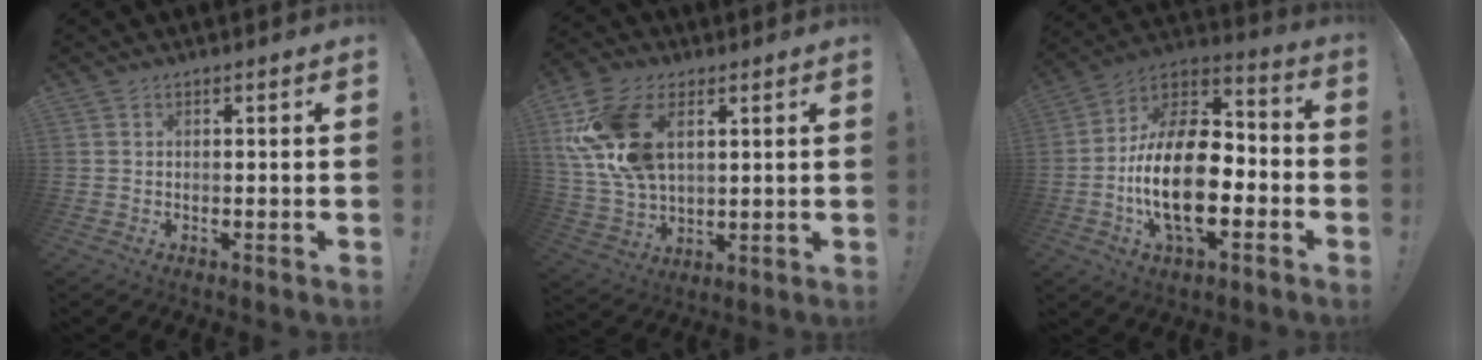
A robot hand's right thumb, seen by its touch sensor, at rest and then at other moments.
{"total": 19.5, "force": [6.4, 12.5, 13.5], "torque": [-0.270, -0.019, 0.121]}
{"total": 23.1, "force": [-5.0, 12.3, 18.9], "torque": [-0.360, 0.020, -0.081]}